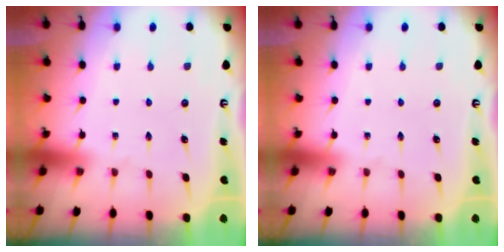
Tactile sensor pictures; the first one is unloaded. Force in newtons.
{"total": 0.0}